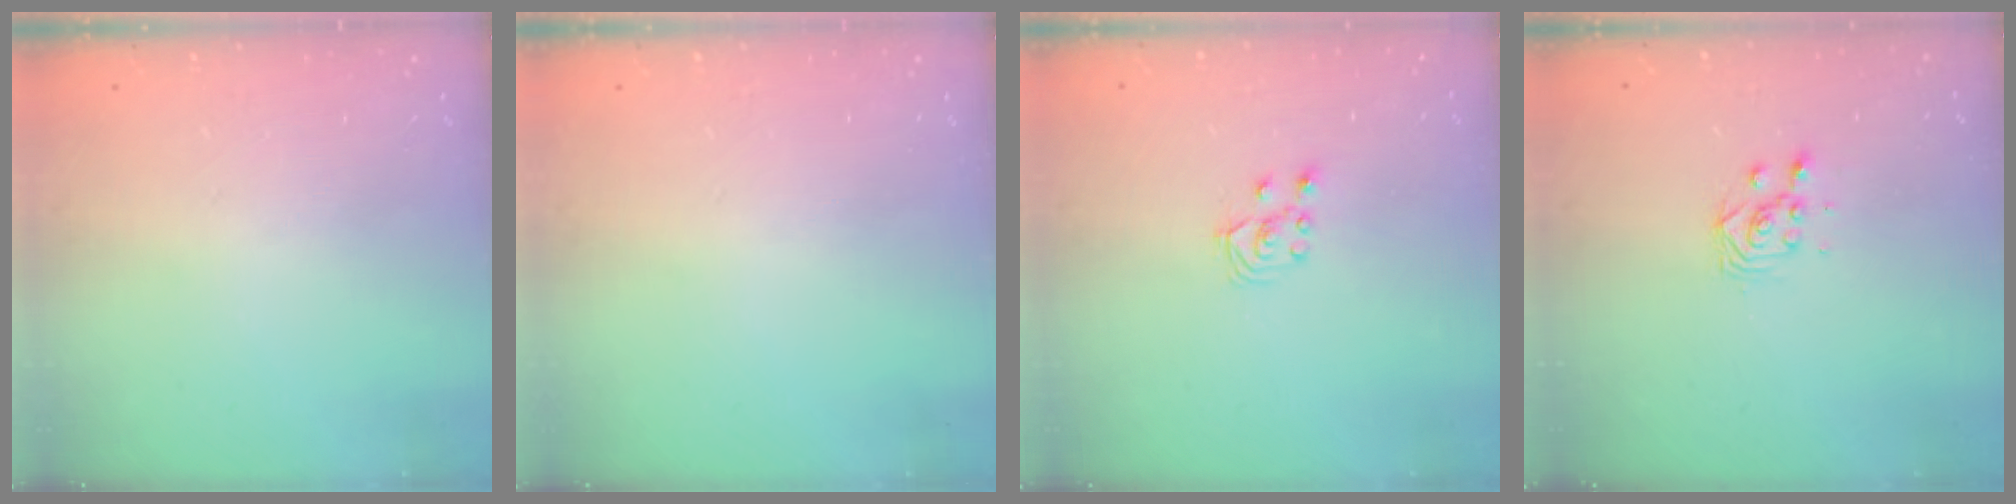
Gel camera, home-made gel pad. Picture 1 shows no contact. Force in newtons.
{"total": 0.0}
{"total": 2.8, "press": 2.7, "slide": 0.7}
{"total": 3.0, "press": 3.0, "slide": 0.2}